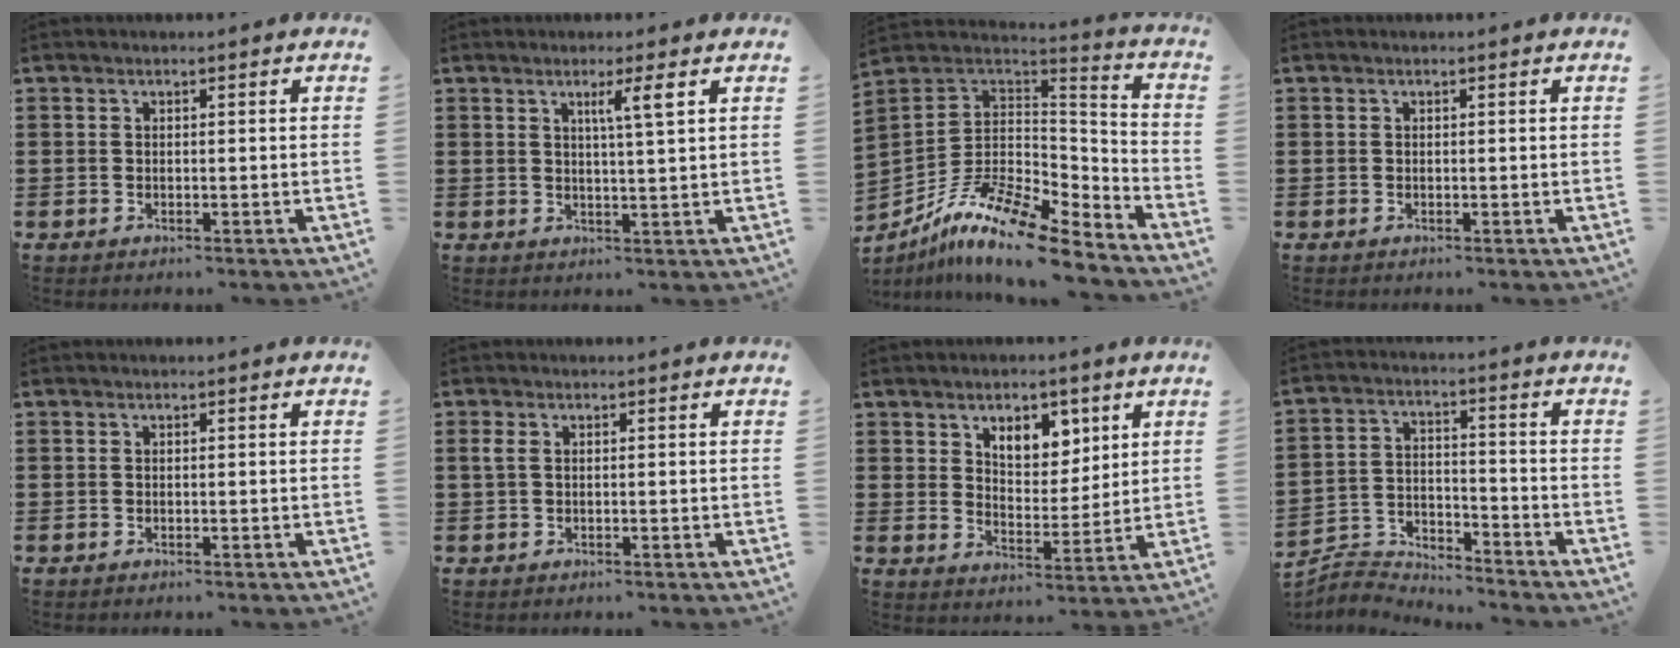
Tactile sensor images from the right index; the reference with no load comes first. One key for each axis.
{"total": 3.4, "fx": 1.4, "fy": -0.2, "fz": 3.1, "tx": -0.056, "ty": -0.007, "tz": 0.019}
{"total": 13.5, "fx": -9.6, "fy": 3.5, "fz": 8.9, "tx": -0.181, "ty": 0.015, "tz": -0.183}
{"total": 0.0}
{"total": 0.0}
{"total": 1.2, "fx": 0.1, "fy": 0.5, "fz": 1.1, "tx": -0.024, "ty": 0.002, "tz": 0.000}
{"total": 6.1, "fx": 3.8, "fy": 3.7, "fz": 3.0, "tx": -0.052, "ty": 0.000, "tz": 0.064}
{"total": 4.7, "fx": -4.6, "fy": 0.6, "fz": 0.1, "tx": -0.019, "ty": 0.000, "tz": -0.101}